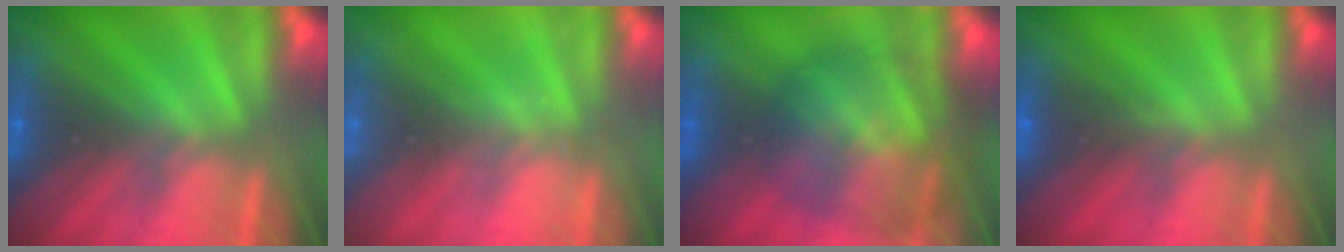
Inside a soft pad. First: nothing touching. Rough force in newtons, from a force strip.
{"total": 2.1}
{"total": 7.8}
{"total": 2.9}